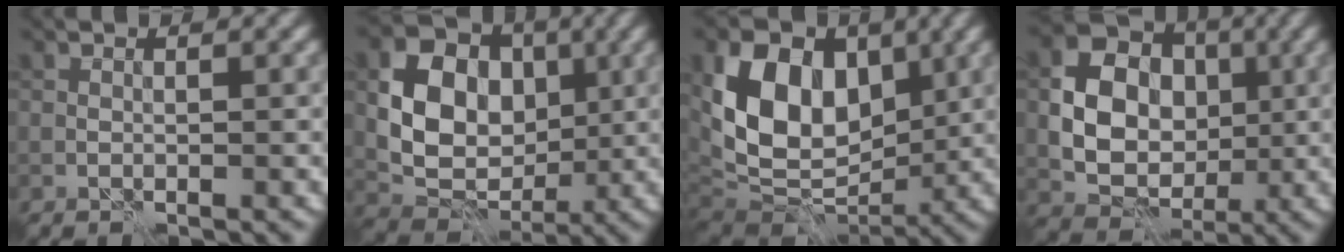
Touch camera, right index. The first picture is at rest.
{"total": 10.1, "force": [1.4, 8.0, 6.0], "torque": [-0.099, 0.002, 0.015]}
{"total": 12.3, "force": [2.3, 8.6, 8.5], "torque": [-0.159, 0.005, 0.034]}
{"total": 10.6, "force": [0.7, 9.0, 5.6], "torque": [-0.087, 0.015, 0.004]}